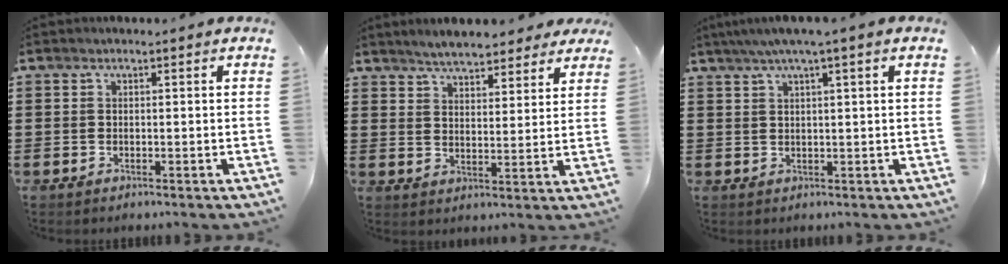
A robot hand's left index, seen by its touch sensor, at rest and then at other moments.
{"total": 5.1, "force": [4.9, 1.0, 1.1], "torque": [-0.040, -0.012, 0.088]}
{"total": 2.7, "force": [1.5, -0.3, 2.2], "torque": [-0.045, 0.001, 0.025]}